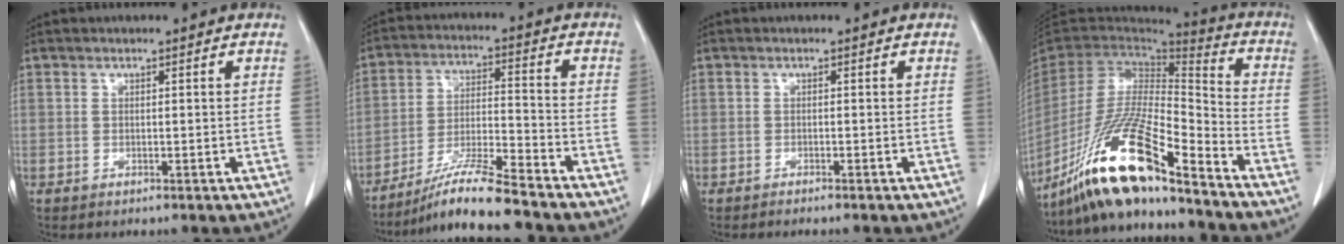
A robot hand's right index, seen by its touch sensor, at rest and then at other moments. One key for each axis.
{"total": 10.5, "fx": -9.0, "fy": -0.9, "fz": 5.3, "tx": -0.098, "ty": -0.013, "tz": -0.163}
{"total": 1.7, "fx": -1.5, "fy": -0.2, "fz": 0.9, "tx": -0.009, "ty": 0.001, "tz": -0.019}
{"total": 18.8, "fx": -14.1, "fy": 1.5, "fz": 12.3, "tx": -0.252, "ty": -0.024, "tz": -0.266}